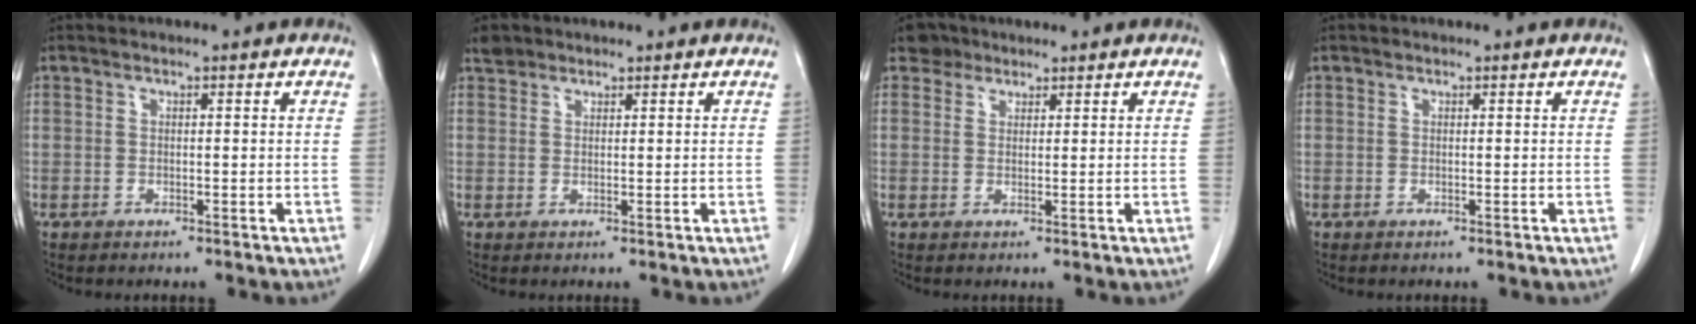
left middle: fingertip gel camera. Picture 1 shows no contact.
{"total": 1.7, "force": [1.4, 1.0, 0.0], "torque": [0.000, 0.006, 0.023]}
{"total": 2.5, "force": [1.9, 1.6, 0.0], "torque": [-0.001, 0.006, 0.030]}
{"total": 0.0}